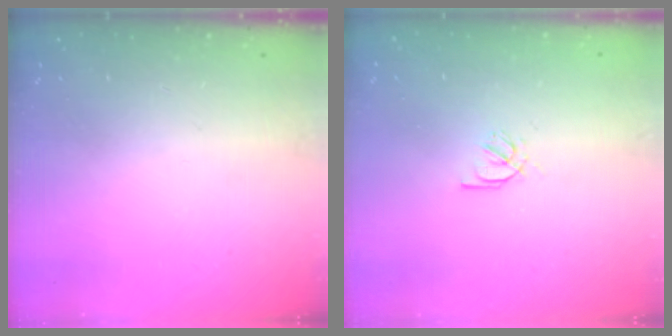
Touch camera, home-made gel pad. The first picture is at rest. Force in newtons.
{"total": 2.2, "press": 2.2, "slide": 0.0}